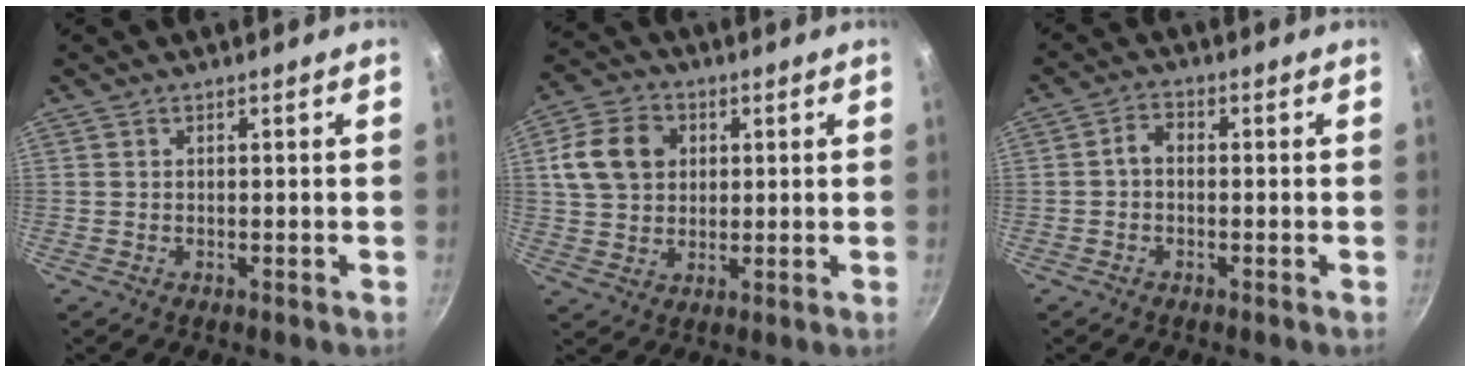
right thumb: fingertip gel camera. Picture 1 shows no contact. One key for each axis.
{"total": 10.9, "fx": 2.7, "fy": 8.6, "fz": 6.1, "tx": -0.094, "ty": 0.007, "tz": 0.042}
{"total": 2.7, "fx": -0.6, "fy": 1.9, "fz": 1.8, "tx": -0.033, "ty": 0.018, "tz": -0.018}